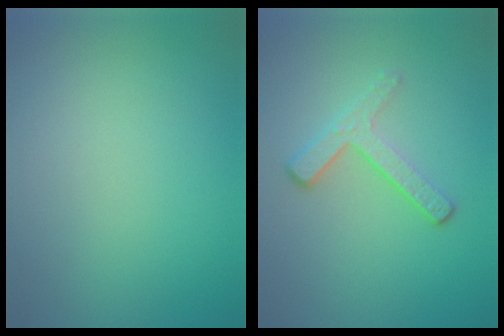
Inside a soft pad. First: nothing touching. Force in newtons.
{"total": 3.2, "press": 2.4, "slide": 2.0}